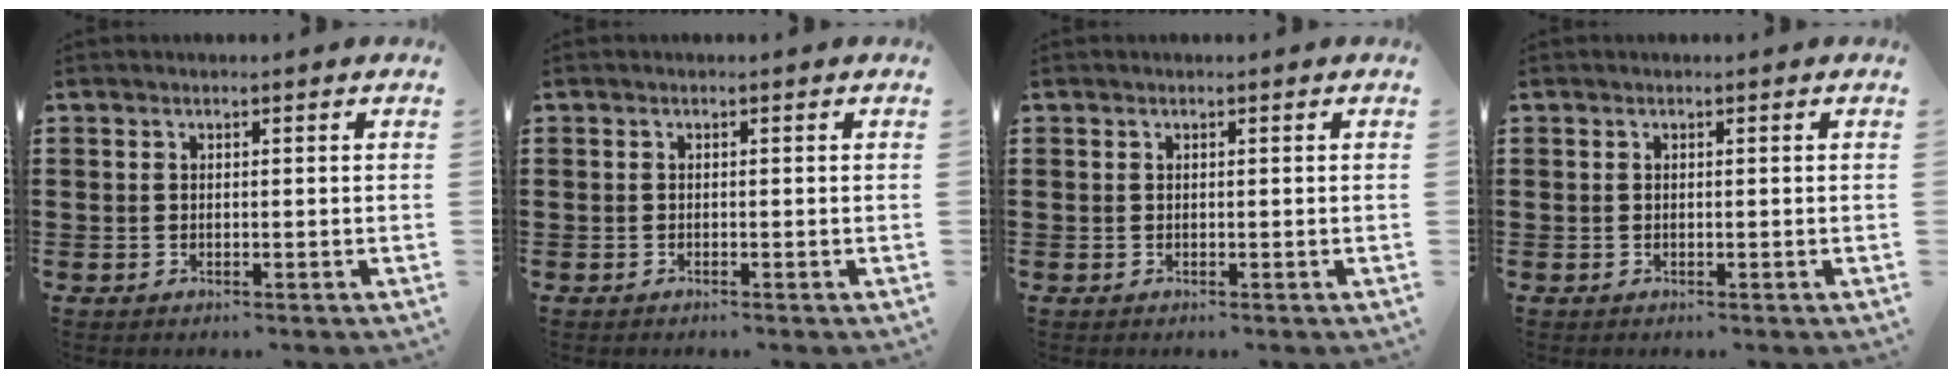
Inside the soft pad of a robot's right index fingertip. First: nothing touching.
{"total": 0.0}
{"total": 0.0}
{"total": 0.0}